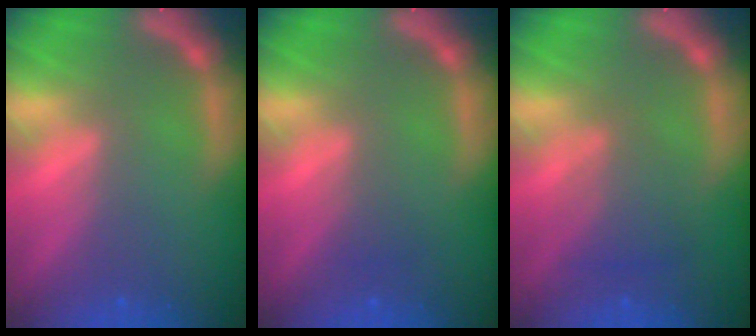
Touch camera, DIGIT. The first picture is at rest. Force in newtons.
{"total": 1.0}
{"total": 3.0}